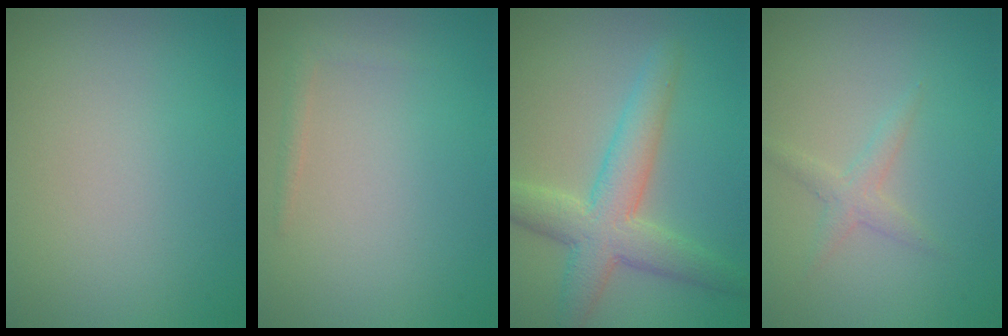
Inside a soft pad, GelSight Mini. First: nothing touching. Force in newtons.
{"total": 0.9, "press": 0.9, "slide": 0.1}
{"total": 5.6, "press": 5.6, "slide": 0.1}
{"total": 1.5, "press": 1.5, "slide": 0.1}